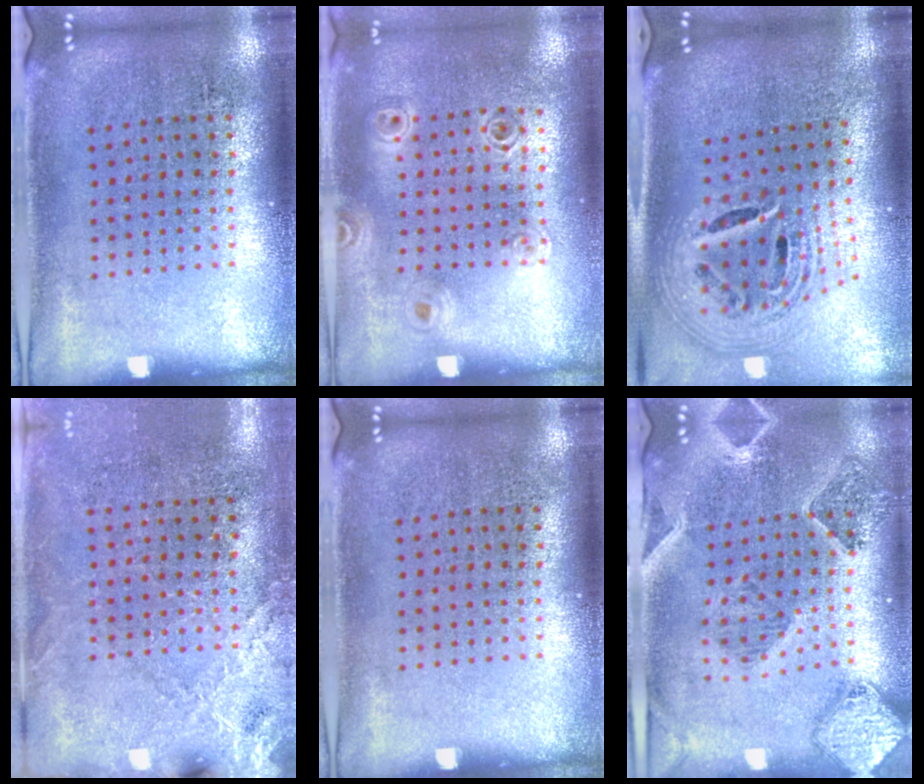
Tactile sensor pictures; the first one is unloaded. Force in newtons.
{"total": 1.0, "press": 1.0, "slide": 0.1}
{"total": 2.8, "press": 1.9, "slide": 2.0}
{"total": 2.6, "press": 2.4, "slide": 1.0}
{"total": 0.0}
{"total": 1.4, "press": 1.4, "slide": 0.4}